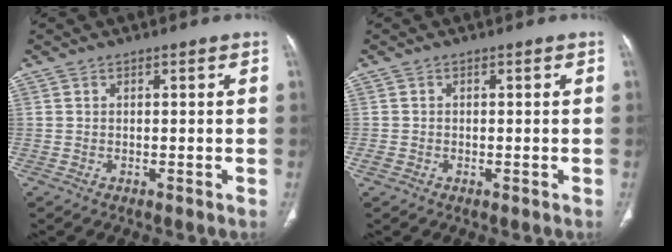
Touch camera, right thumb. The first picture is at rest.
{"total": 1.0, "force": [-0.4, 0.8, 0.5], "torque": [-0.013, 0.002, -0.006]}